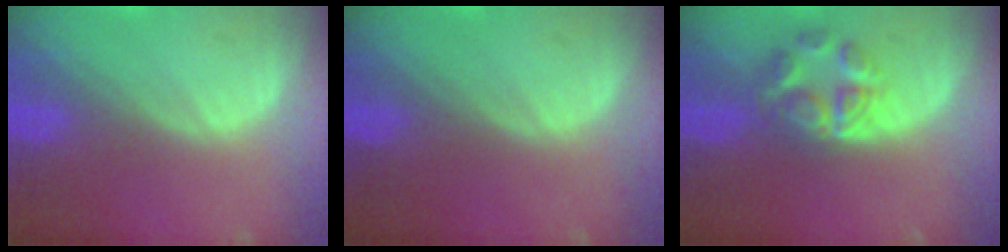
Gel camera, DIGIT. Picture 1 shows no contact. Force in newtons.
{"total": 0.0}
{"total": 5.6, "press": 5.3, "slide": 2.0}